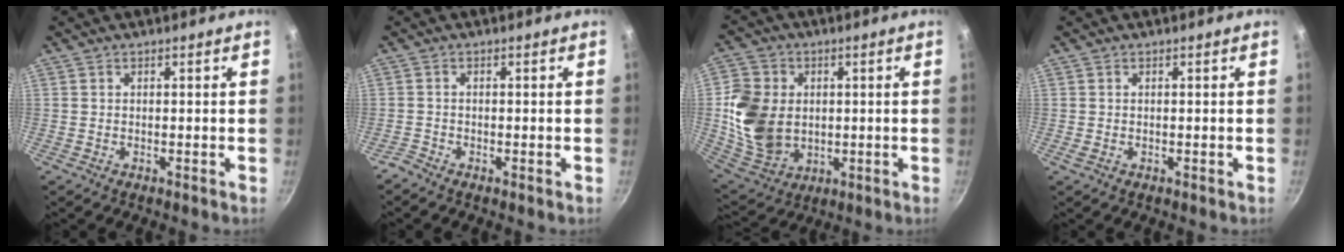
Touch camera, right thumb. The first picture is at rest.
{"total": 1.1, "force": [-1.0, 0.2, 0.4], "torque": [-0.019, 0.006, -0.025]}
{"total": 14.3, "force": [0.6, 11.4, 8.6], "torque": [-0.150, -0.007, 0.025]}
{"total": 0.6, "force": [-0.1, 0.3, 0.5], "torque": [-0.009, 0.000, -0.002]}